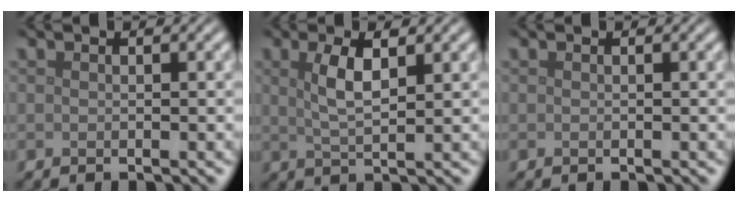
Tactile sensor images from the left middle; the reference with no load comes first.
{"total": 3.3, "force": [1.2, 1.0, 2.9], "torque": [-0.057, 0.003, 0.023]}
{"total": 0.0}